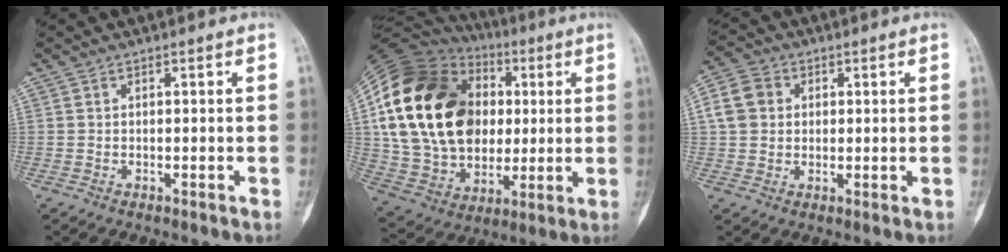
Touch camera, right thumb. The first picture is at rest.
{"total": 29.6, "force": [5.0, 21.2, 20.1], "torque": [-0.374, 0.018, 0.098]}
{"total": 8.8, "force": [1.9, 7.5, 4.2], "torque": [-0.073, 0.015, 0.033]}